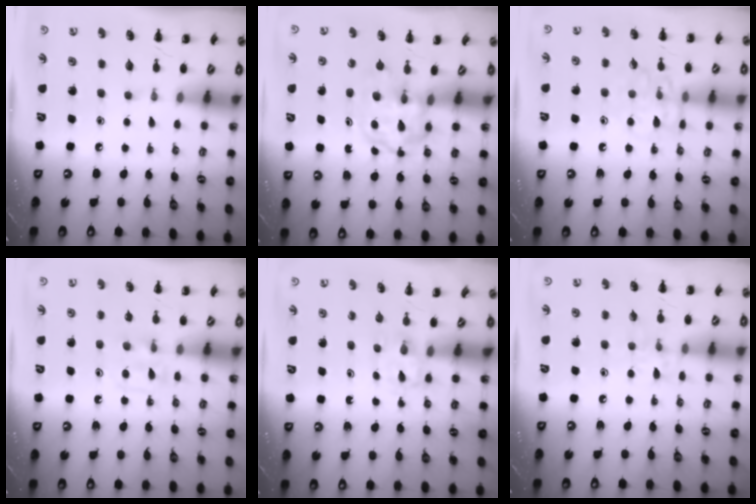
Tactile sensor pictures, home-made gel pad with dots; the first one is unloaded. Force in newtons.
{"total": 3.7, "press": 3.6, "slide": 0.4}
{"total": 10.4, "press": 10.3, "slide": 0.7}
{"total": 6.3, "press": 6.0, "slide": 1.8}
{"total": 2.3, "press": 2.1, "slide": 0.9}
{"total": 7.9, "press": 7.7, "slide": 1.7}